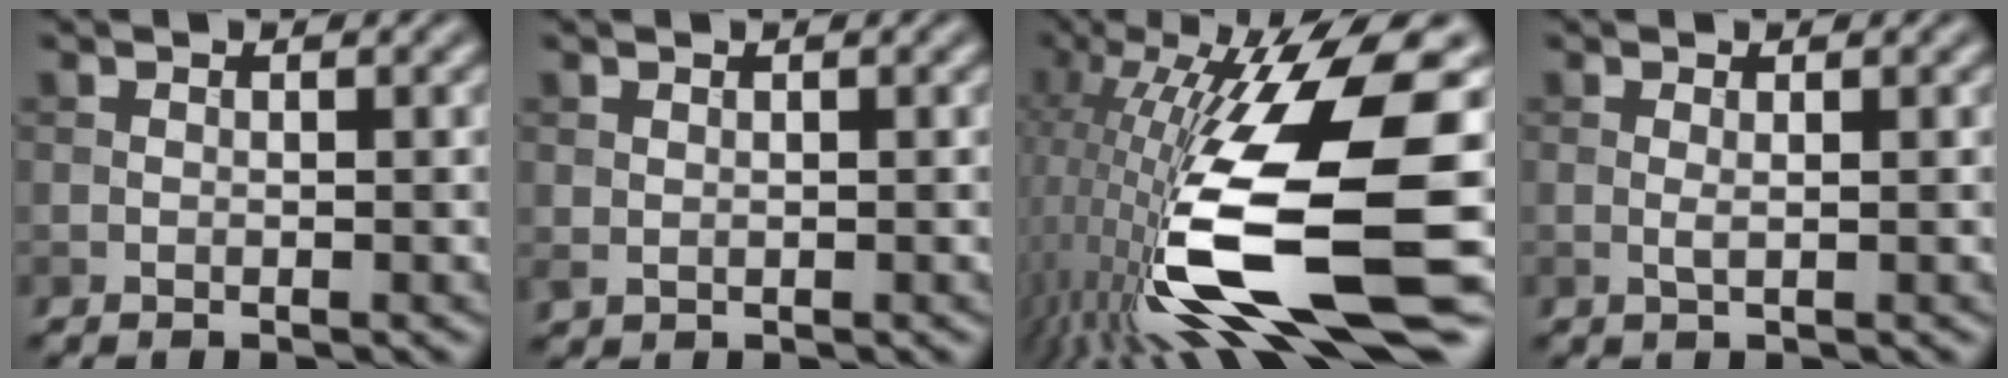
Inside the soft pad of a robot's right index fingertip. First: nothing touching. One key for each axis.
{"total": 0.6, "fx": 0.3, "fy": 0.5, "fz": 0.3, "tx": -0.008, "ty": -0.003, "tz": 0.010}
{"total": 15.9, "fx": -3.3, "fy": 4.4, "fz": 14.9, "tx": -0.294, "ty": -0.008, "tz": -0.051}
{"total": 0.8, "fx": 0.1, "fy": 0.1, "fz": 0.7, "tx": -0.017, "ty": 0.000, "tz": 0.001}